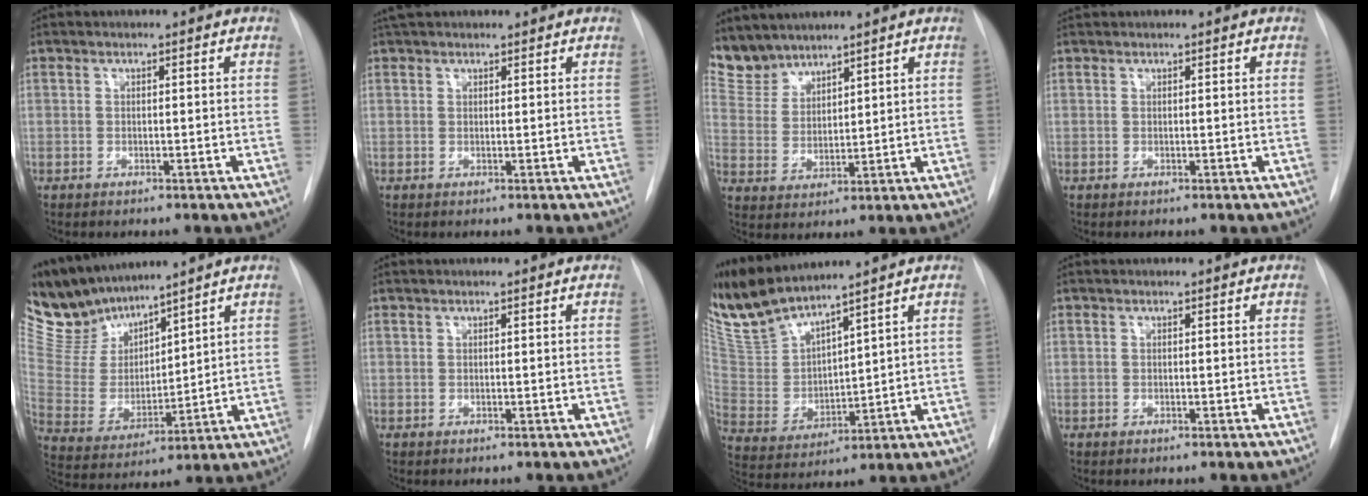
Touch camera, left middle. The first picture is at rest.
{"total": 3.5, "force": [3.1, 1.2, 1.1], "torque": [-0.012, 0.034, 0.051]}
{"total": 6.2, "force": [5.9, 1.8, 0.0], "torque": [-0.009, 0.007, 0.137]}
{"total": 0.6, "force": [0.6, 0.0, 0.0], "torque": [-0.006, 0.017, 0.016]}
{"total": 11.4, "force": [10.7, 2.9, 2.4], "torque": [-0.070, 0.003, 0.231]}
{"total": 0.0}
{"total": 11.0, "force": [10.2, 0.4, 4.2], "torque": [-0.103, -0.003, 0.219]}
{"total": 0.0}